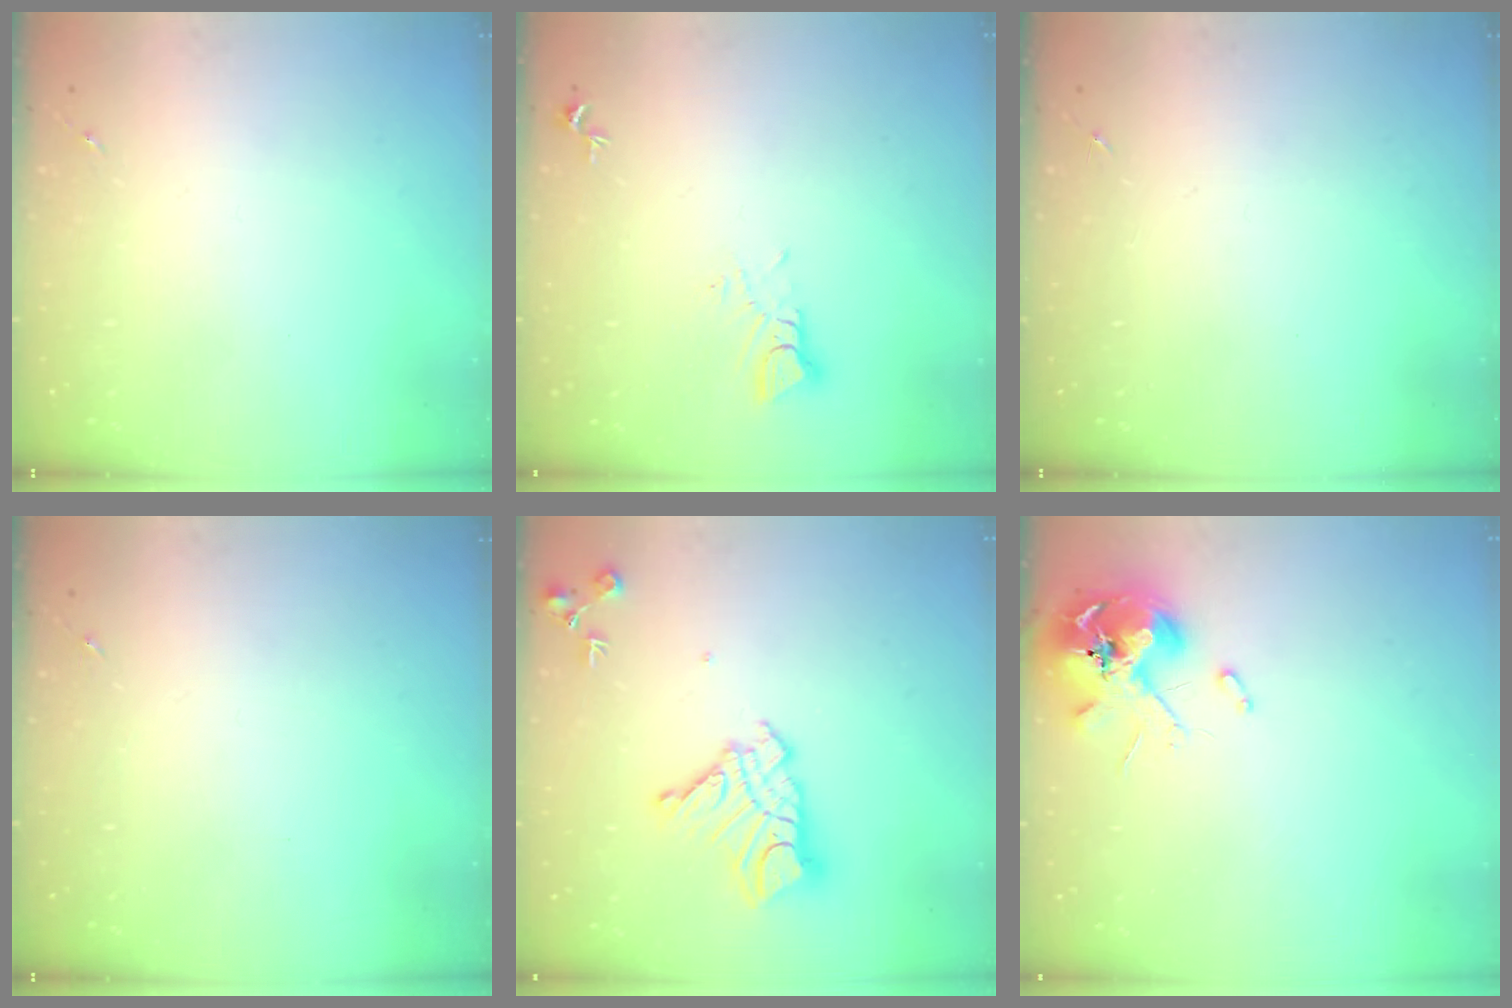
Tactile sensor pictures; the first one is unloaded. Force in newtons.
{"total": 4.0, "press": 4.0, "slide": 0.3}
{"total": 0.0}
{"total": 0.0}
{"total": 14.2, "press": 14.2, "slide": 1.3}
{"total": 10.5, "press": 10.4, "slide": 1.6}